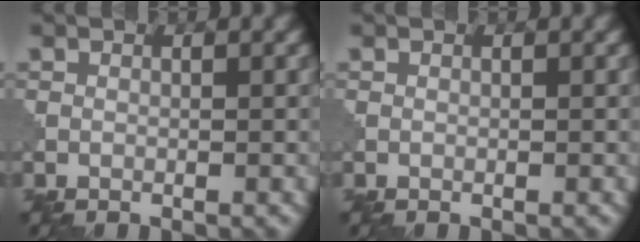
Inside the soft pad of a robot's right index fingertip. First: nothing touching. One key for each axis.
{"total": 0.0}